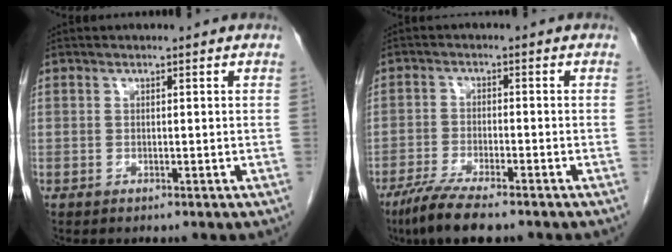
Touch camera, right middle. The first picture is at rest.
{"total": 8.0, "force": [-6.0, 1.0, 5.1], "torque": [-0.091, -0.020, -0.100]}